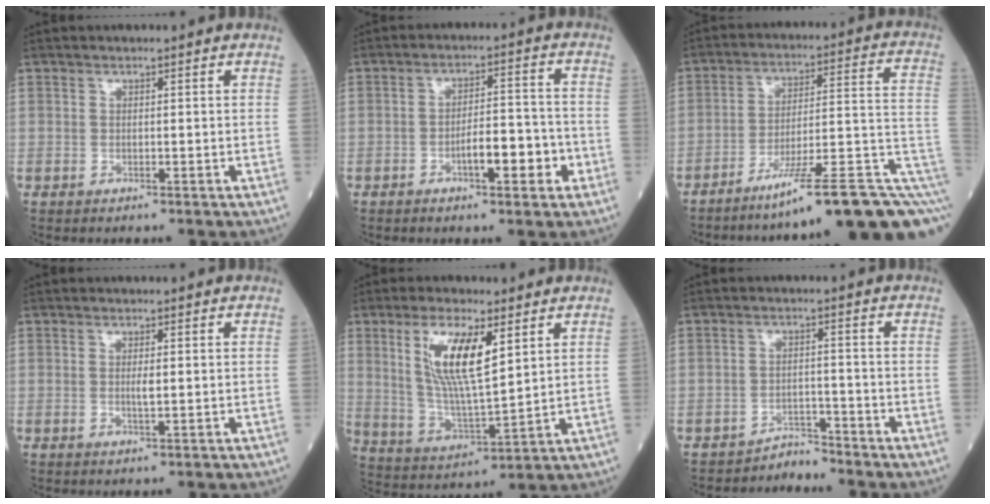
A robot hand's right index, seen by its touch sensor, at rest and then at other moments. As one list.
[{"total": 6.5, "force": [-2.6, 1.9, 5.7], "torque": [-0.094, 0.012, -0.036]}, {"total": 18.2, "force": [-10.2, 1.5, 15.0], "torque": [-0.161, 0.021, -0.153]}, {"total": 1.5, "force": [0.1, 0.2, 1.5], "torque": [-0.033, -0.001, 0.004]}, {"total": 11.8, "force": [4.6, 2.6, 10.5], "torque": [-0.218, -0.004, 0.092]}, {"total": 2.8, "force": [-2.7, 0.3, -1.0], "torque": [0.024, 0.000, -0.043]}]